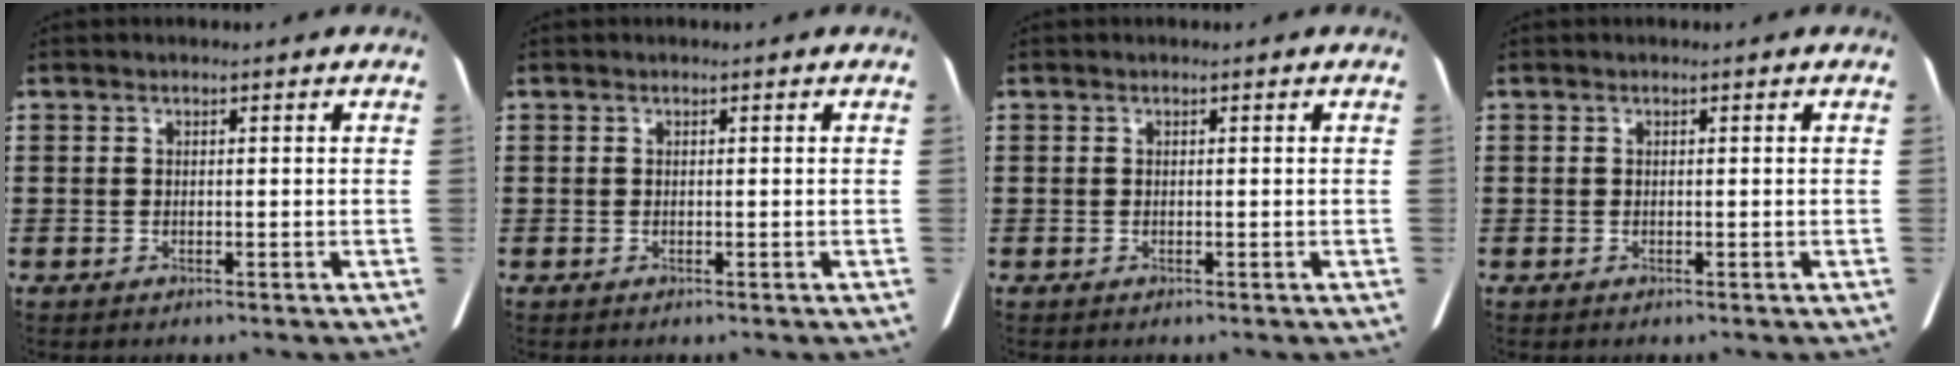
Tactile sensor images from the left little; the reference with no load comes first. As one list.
[{"total": 0.0}, {"total": 0.0}, {"total": 0.0}]